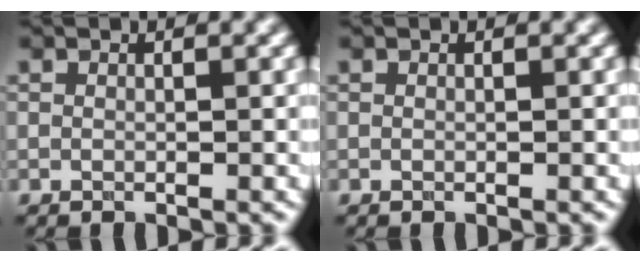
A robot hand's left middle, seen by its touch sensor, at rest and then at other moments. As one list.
[{"total": 0.0}]